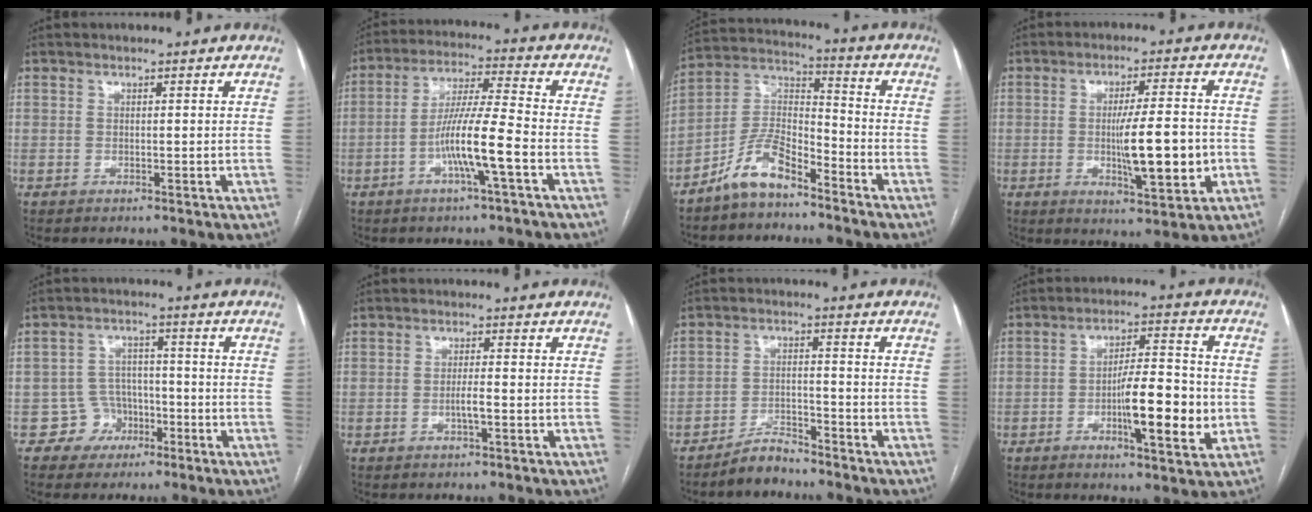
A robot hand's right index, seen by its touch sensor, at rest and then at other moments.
{"total": 10.0, "force": [-3.7, -0.1, 9.3], "torque": [-0.179, 0.004, -0.071]}
{"total": 9.1, "force": [-6.9, 3.3, 5.0], "torque": [-0.106, 0.022, -0.136]}
{"total": 10.8, "force": [-1.9, 1.6, 10.6], "torque": [-0.168, -0.007, -0.026]}
{"total": 4.9, "force": [-2.5, 4.2, 0.1], "torque": [0.008, 0.017, -0.038]}
{"total": 2.1, "force": [-0.8, 0.1, 1.9], "torque": [-0.035, 0.000, -0.015]}
{"total": 4.1, "force": [-3.9, 0.9, 0.9], "torque": [-0.013, -0.006, -0.071]}
{"total": 11.4, "force": [-2.7, 2.2, 10.9], "torque": [-0.173, 0.003, -0.041]}